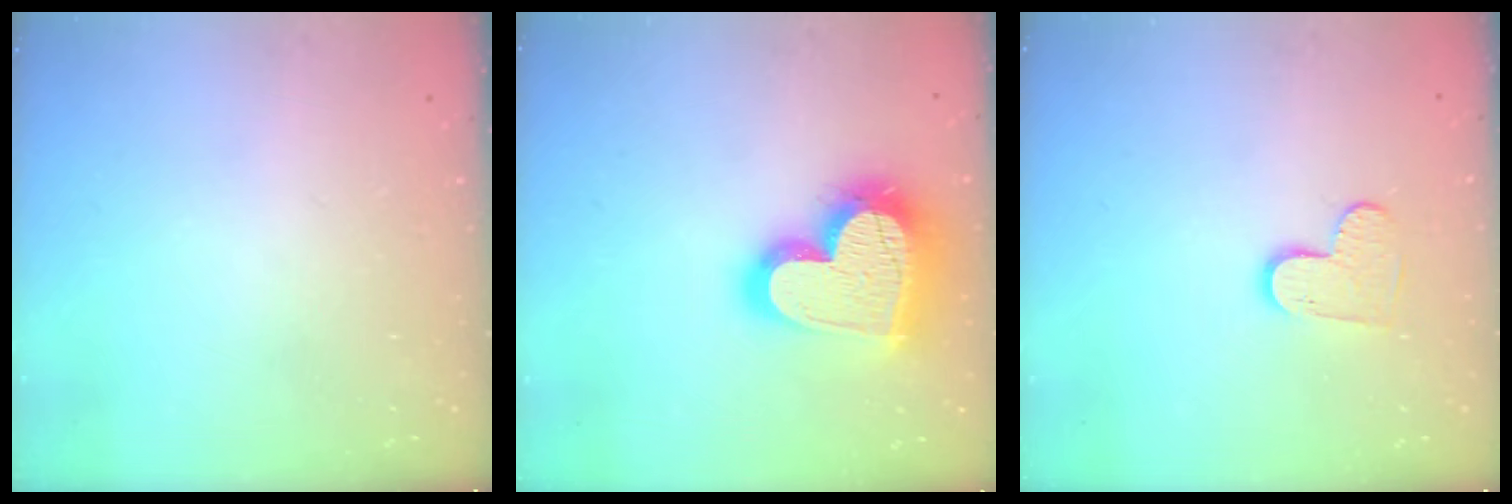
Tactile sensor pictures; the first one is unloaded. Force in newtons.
{"total": 25.1, "press": 25.0, "slide": 2.2}
{"total": 6.9, "press": 6.9, "slide": 0.5}